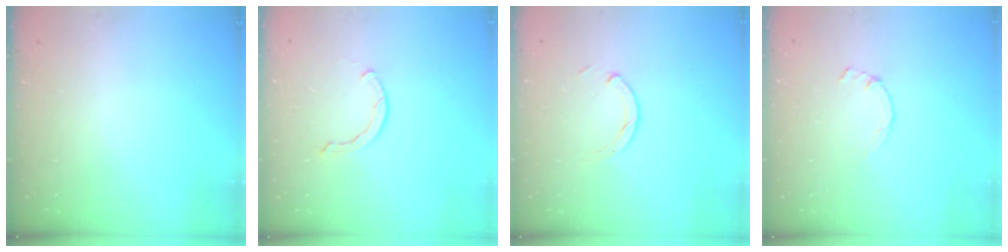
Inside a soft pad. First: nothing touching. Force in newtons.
{"total": 1.7, "press": 1.6, "slide": 0.3}
{"total": 2.9, "press": 2.9, "slide": 0.4}
{"total": 0.8, "press": 0.7, "slide": 0.2}